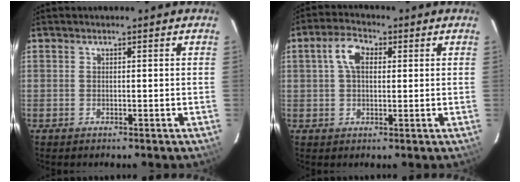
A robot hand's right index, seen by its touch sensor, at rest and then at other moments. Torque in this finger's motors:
{"motor_torque": [0.89, 0.35, 0.31, 0.09]}